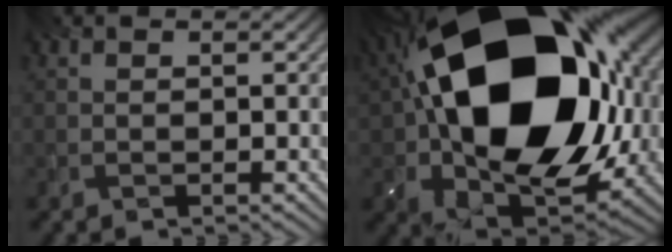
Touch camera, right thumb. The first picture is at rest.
{"total": 23.1, "force": [2.8, 15.8, 16.6], "torque": [-0.351, -0.025, 0.064]}